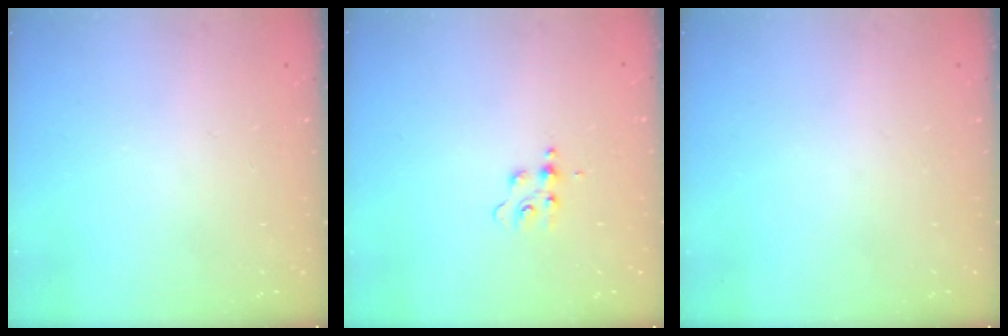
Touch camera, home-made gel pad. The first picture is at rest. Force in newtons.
{"total": 5.7, "press": 5.7, "slide": 0.1}
{"total": 0.0}